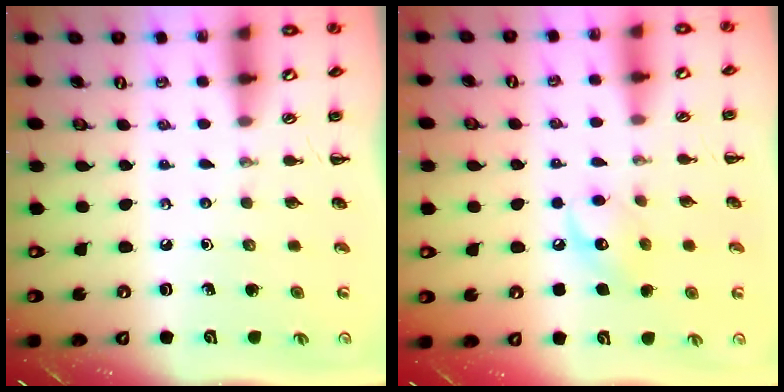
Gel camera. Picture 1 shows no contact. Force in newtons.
{"total": 8.8, "press": 8.8, "slide": 0.4}